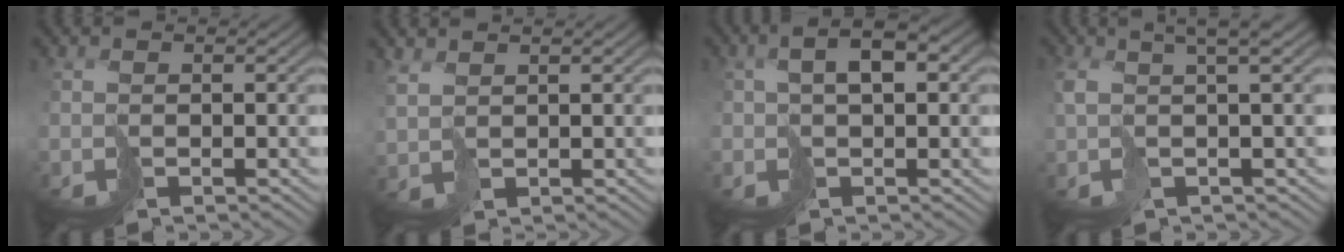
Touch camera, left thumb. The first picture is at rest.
{"total": 2.2, "force": [2.2, 0.5, 0.0], "torque": [-0.009, 0.004, 0.055]}
{"total": 4.6, "force": [0.6, 2.5, 3.8], "torque": [-0.076, 0.008, 0.010]}
{"total": 5.5, "force": [1.6, 1.4, 5.0], "torque": [-0.080, 0.013, 0.023]}